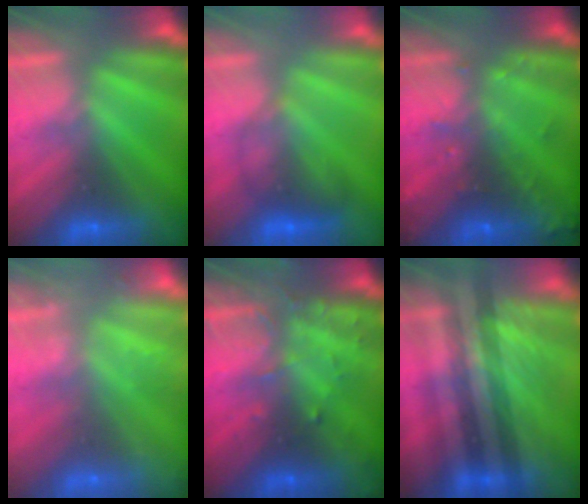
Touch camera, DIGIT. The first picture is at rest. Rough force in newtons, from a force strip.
{"total": 2.0}
{"total": 7.4}
{"total": 2.4}
{"total": 3.7}
{"total": 3.3}